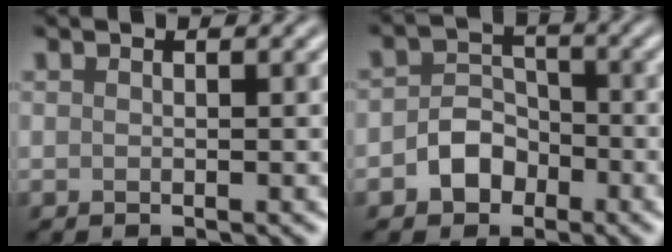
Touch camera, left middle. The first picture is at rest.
{"total": 3.2, "force": [-1.4, 2.5, 1.4], "torque": [-0.016, 0.007, -0.025]}